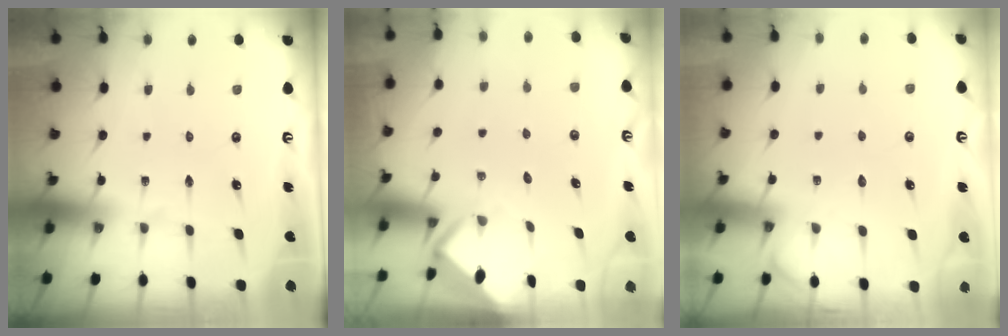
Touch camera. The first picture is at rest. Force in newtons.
{"total": 2.9, "press": 2.9, "slide": 0.2}
{"total": 4.3, "press": 4.2, "slide": 0.4}